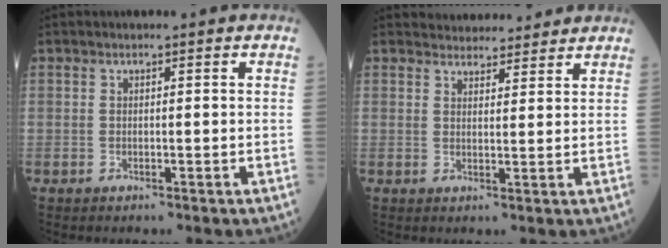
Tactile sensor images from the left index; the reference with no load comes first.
{"total": 6.8, "force": [6.4, 1.8, 0.8], "torque": [0.000, 0.009, 0.076]}